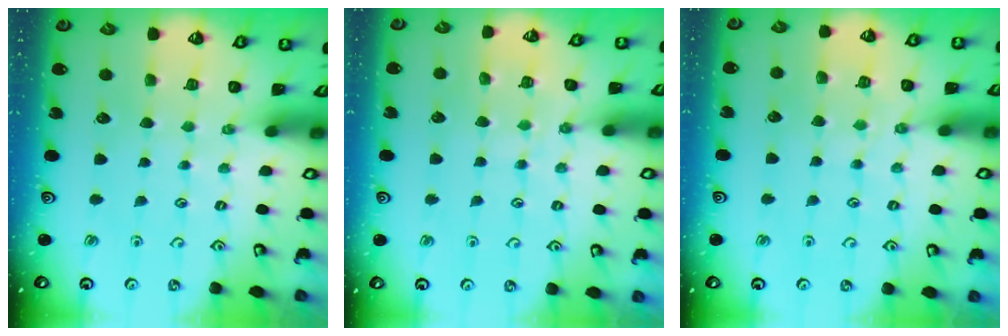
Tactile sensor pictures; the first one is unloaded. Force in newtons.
{"total": 6.8, "press": 6.8, "slide": 0.7}
{"total": 5.3, "press": 5.3, "slide": 0.6}